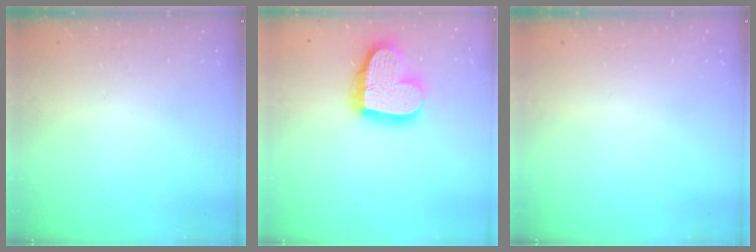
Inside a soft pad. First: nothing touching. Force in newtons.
{"total": 18.7, "press": 18.7, "slide": 1.5}
{"total": 0.0}